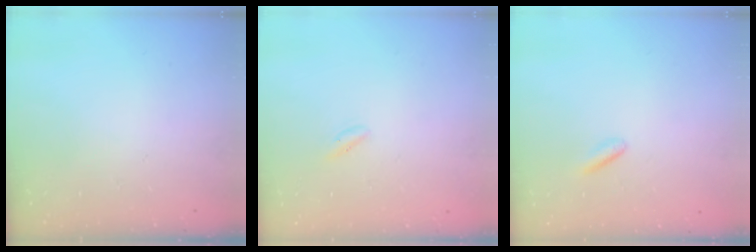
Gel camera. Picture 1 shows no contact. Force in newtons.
{"total": 0.0}
{"total": 2.5, "press": 2.4, "slide": 0.7}